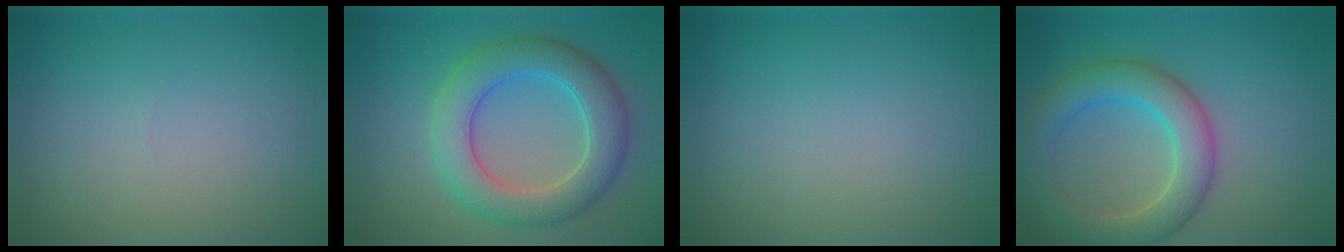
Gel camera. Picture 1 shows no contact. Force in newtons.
{"total": 6.4, "press": 6.4, "slide": 0.2}
{"total": 0.0}
{"total": 5.7, "press": 5.7, "slide": 0.2}